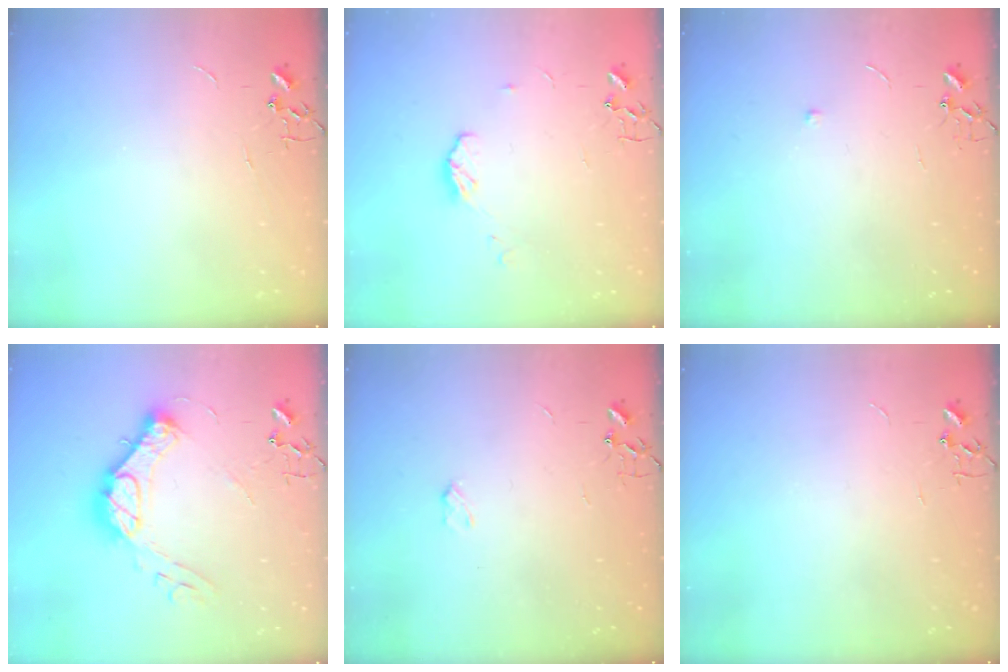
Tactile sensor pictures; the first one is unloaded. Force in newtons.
{"total": 6.5, "press": 6.4, "slide": 0.4}
{"total": 3.8, "press": 3.8, "slide": 0.6}
{"total": 15.7, "press": 15.6, "slide": 1.5}
{"total": 2.5, "press": 2.4, "slide": 0.4}
{"total": 0.0}